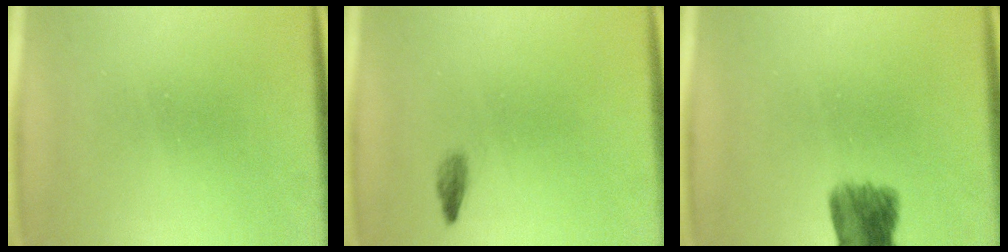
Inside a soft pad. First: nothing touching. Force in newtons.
{"total": 0.9}
{"total": 6.0}